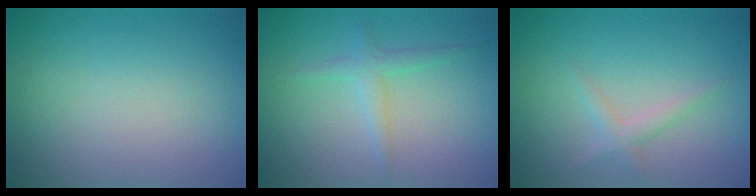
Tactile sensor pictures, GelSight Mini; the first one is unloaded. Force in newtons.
{"total": 1.6, "press": 1.6, "slide": 0.1}
{"total": 1.5, "press": 1.5, "slide": 0.1}